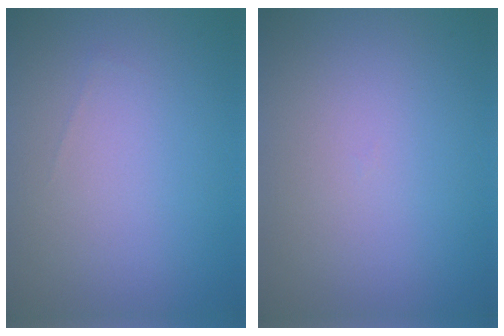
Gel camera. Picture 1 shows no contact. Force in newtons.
{"total": 0.0}